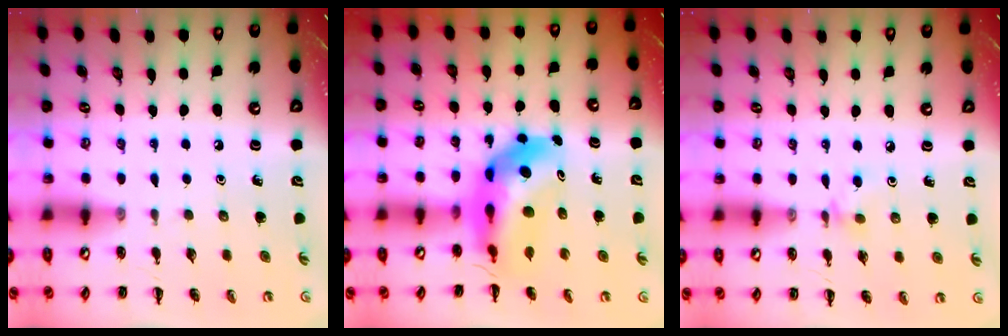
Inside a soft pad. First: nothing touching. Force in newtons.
{"total": 12.2, "press": 11.6, "slide": 3.7}
{"total": 4.0, "press": 3.8, "slide": 1.2}